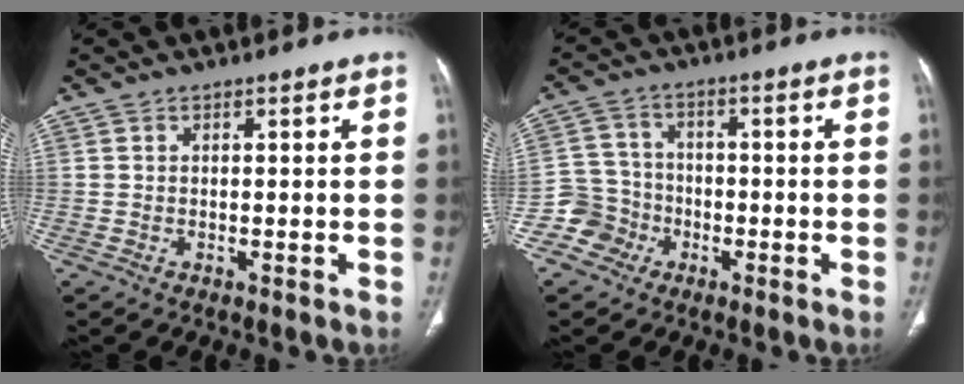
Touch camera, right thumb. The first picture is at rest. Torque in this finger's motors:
{"motor_torque": [0.03, 0.15, -0.17, 0.13, 0.02]}